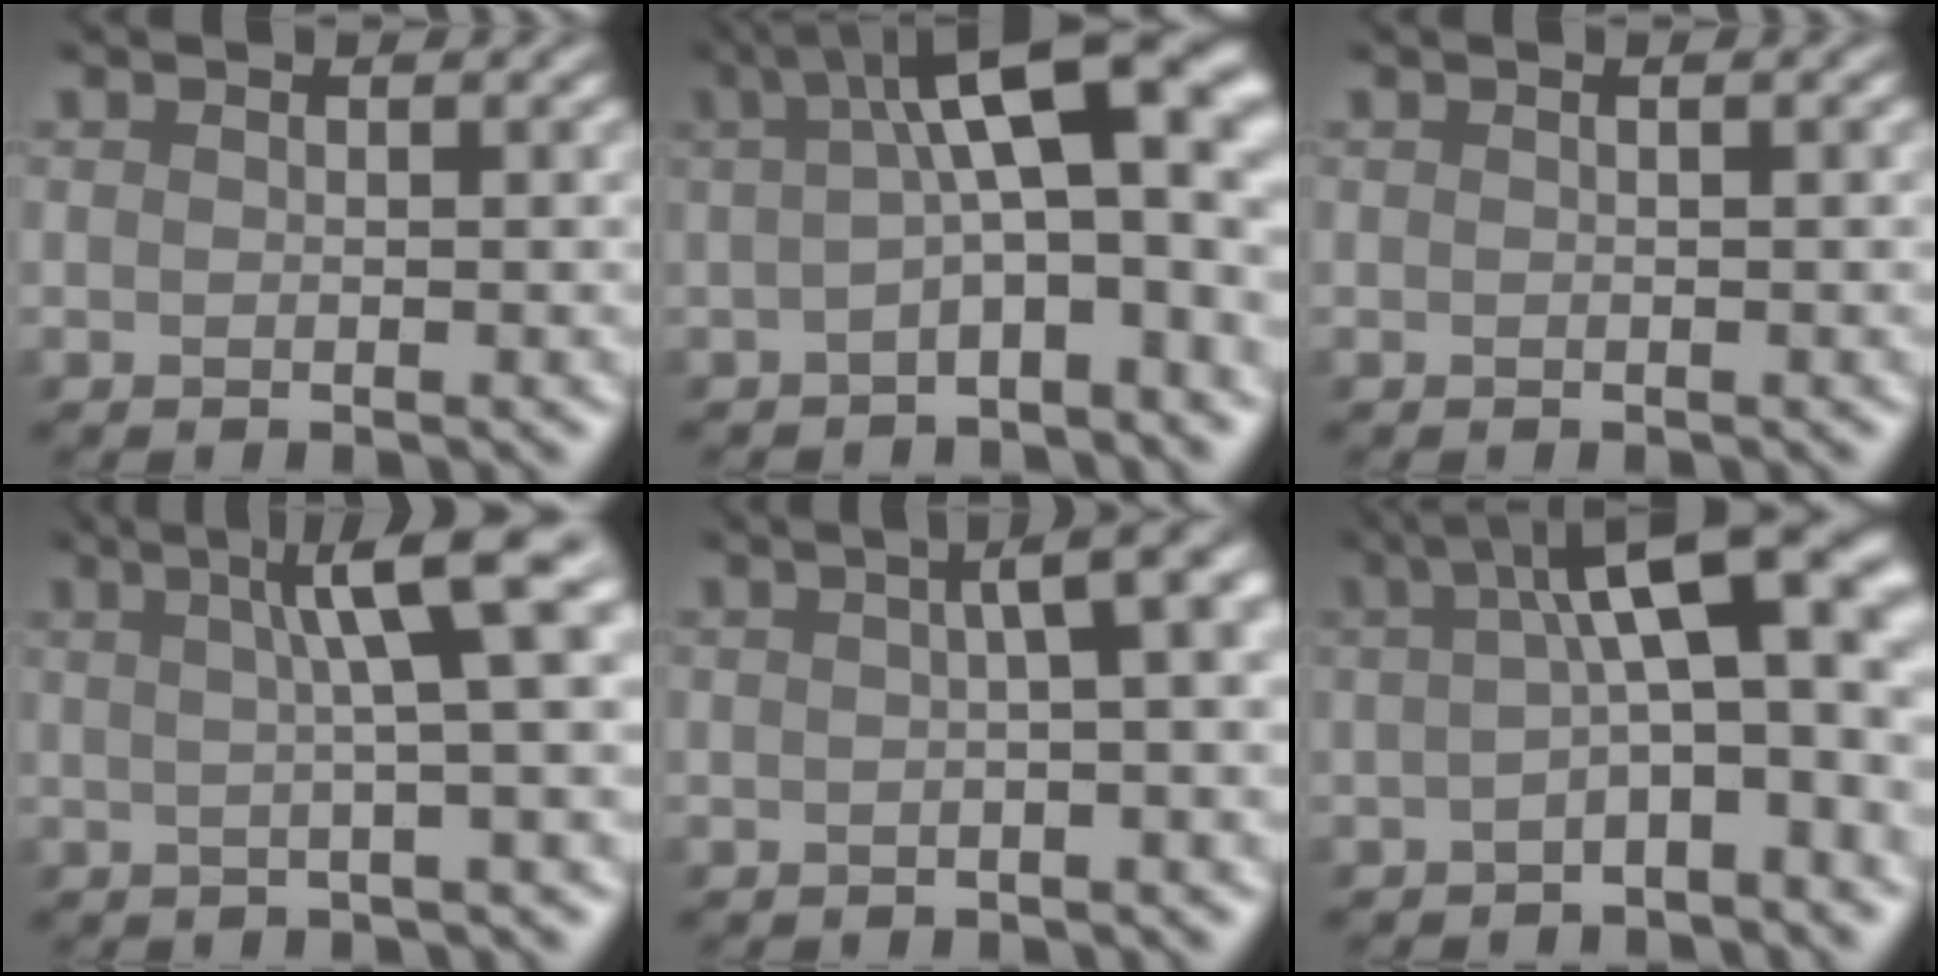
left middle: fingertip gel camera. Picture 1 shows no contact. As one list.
[{"total": 10.7, "force": [1.7, 3.7, 9.9], "torque": [-0.123, 0.024, 0.017]}, {"total": 1.0, "force": [0.4, 0.4, 0.8], "torque": [-0.004, -0.003, -0.001]}, {"total": 6.5, "force": [2.0, 1.2, 6.1], "torque": [-0.070, 0.018, 0.030]}, {"total": 6.5, "force": [1.1, 2.4, 5.9], "torque": [-0.027, 0.032, 0.008]}, {"total": 9.6, "force": [1.6, 3.0, 9.0], "torque": [-0.110, 0.027, 0.016]}]